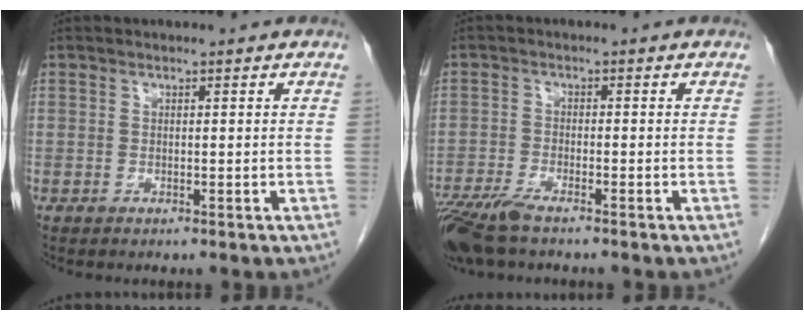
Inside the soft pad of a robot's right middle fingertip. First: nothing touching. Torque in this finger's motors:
{"motor_torque": [0.21, -0.07, 0.07, 0.06]}